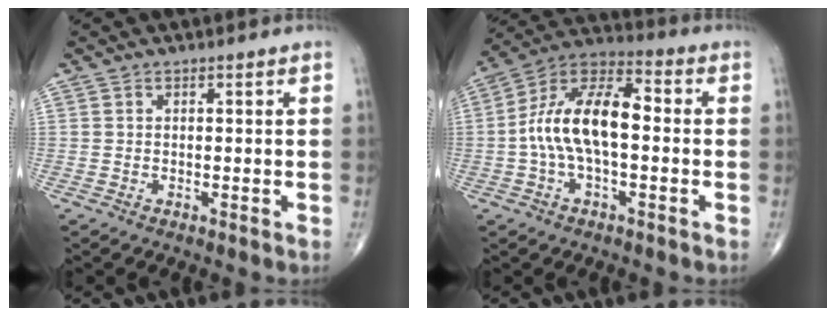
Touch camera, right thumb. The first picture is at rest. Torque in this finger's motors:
{"motor_torque": [0.22, 0.23, 1.34, -0.51, 0.17]}